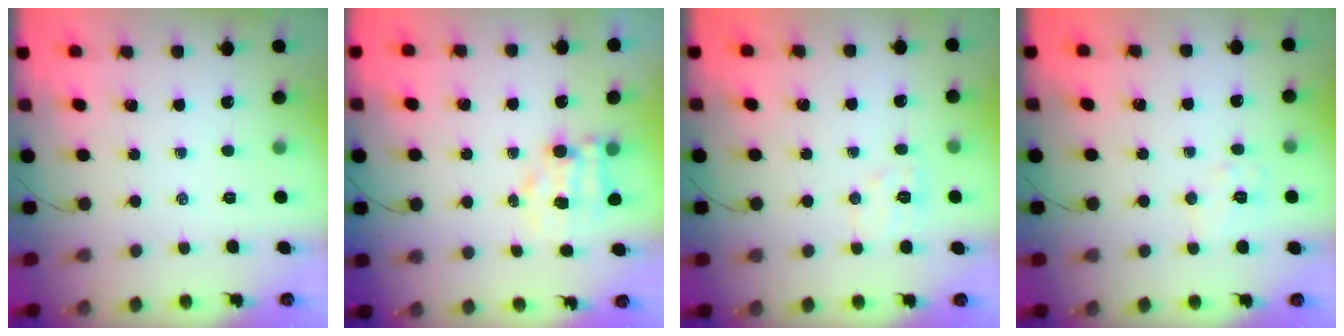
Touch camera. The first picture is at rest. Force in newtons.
{"total": 5.1, "press": 5.0, "slide": 0.9}
{"total": 6.1, "press": 6.0, "slide": 1.1}
{"total": 6.5, "press": 6.4, "slide": 1.0}